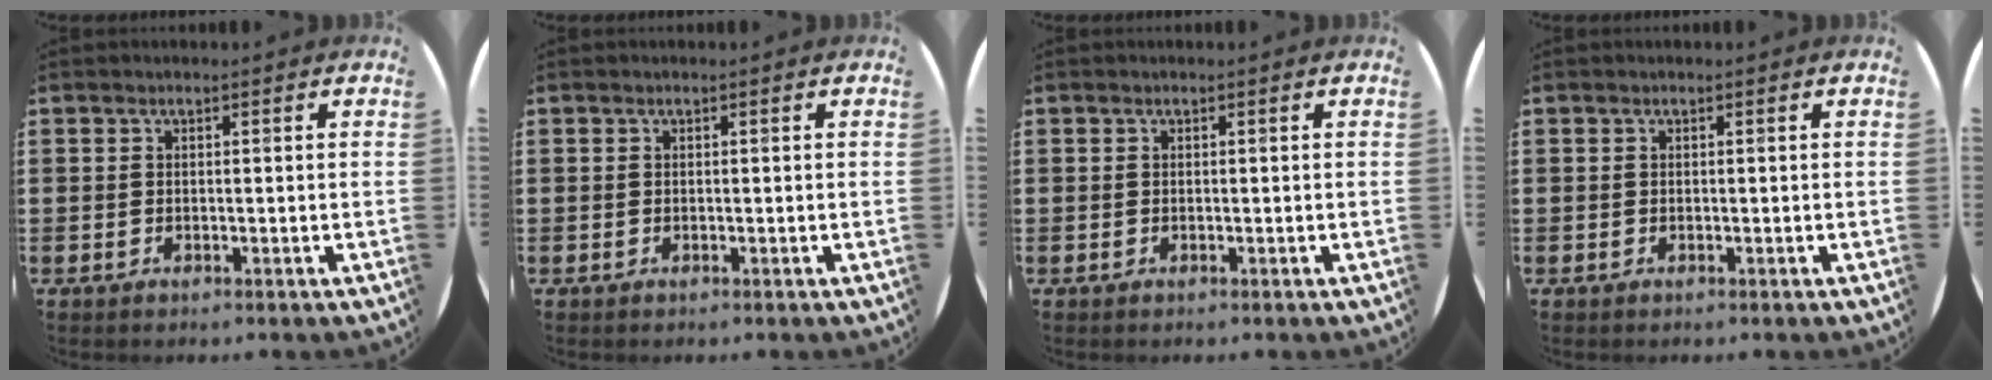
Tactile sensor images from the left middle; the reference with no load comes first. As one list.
[{"total": 0.0}, {"total": 0.0}, {"total": 0.0}]